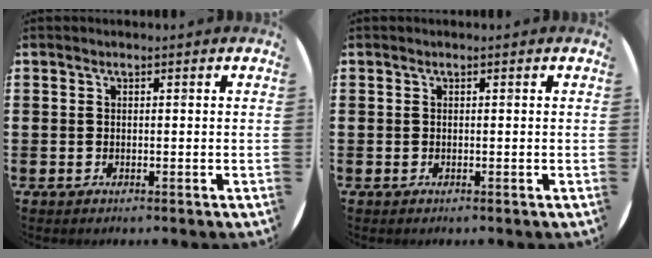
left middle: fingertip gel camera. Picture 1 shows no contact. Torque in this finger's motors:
{"motor_torque": [0.00, 0.00, 0.00, -0.01]}